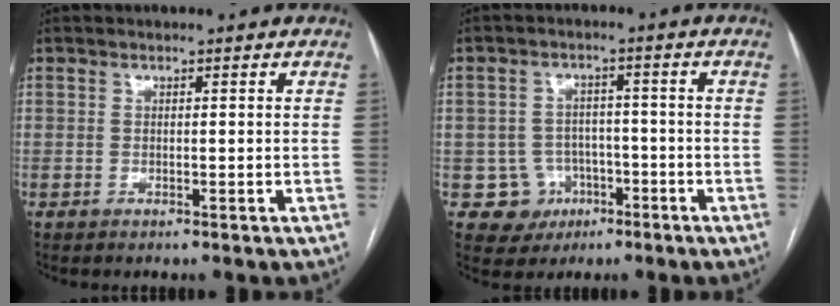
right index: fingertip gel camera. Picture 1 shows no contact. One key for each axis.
{"total": 6.2, "fx": -2.1, "fy": 5.9, "fz": 0.4, "tx": 0.005, "ty": 0.014, "tz": -0.022}